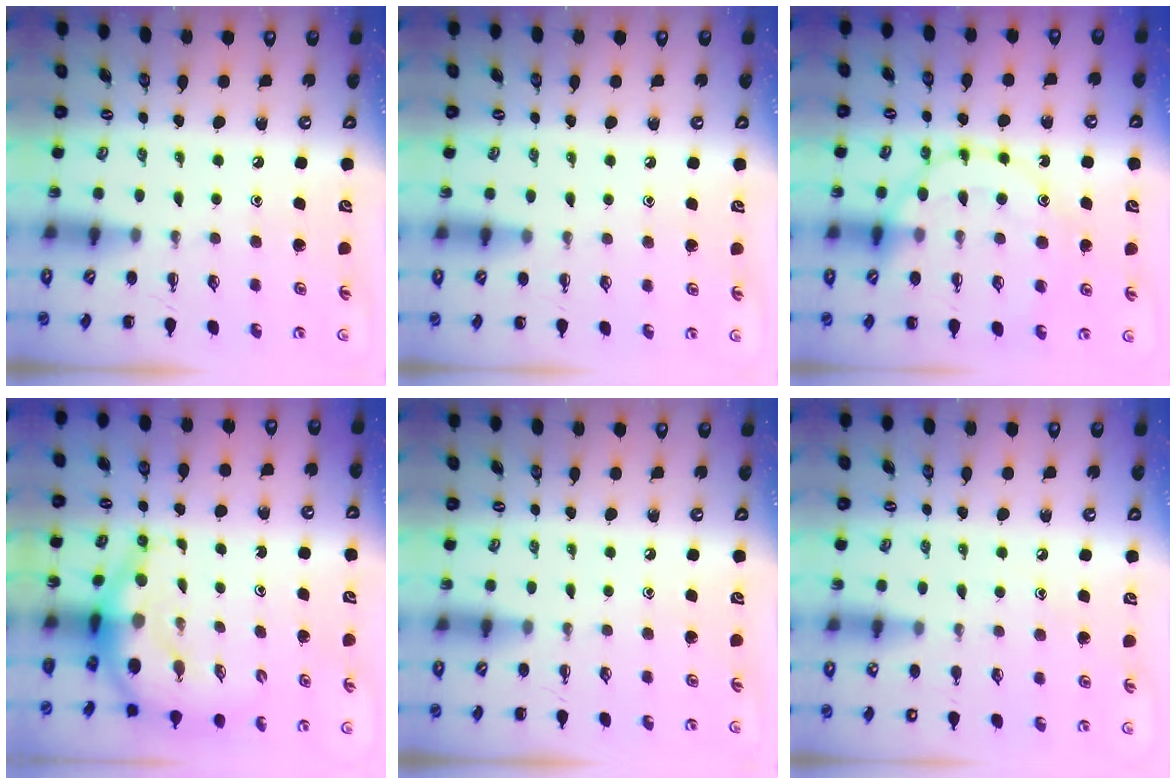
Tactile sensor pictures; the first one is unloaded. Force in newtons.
{"total": 6.0, "press": 5.7, "slide": 2.0}
{"total": 17.0, "press": 16.8, "slide": 2.6}
{"total": 8.0, "press": 7.7, "slide": 2.1}
{"total": 0.0}
{"total": 6.0, "press": 5.8, "slide": 1.4}